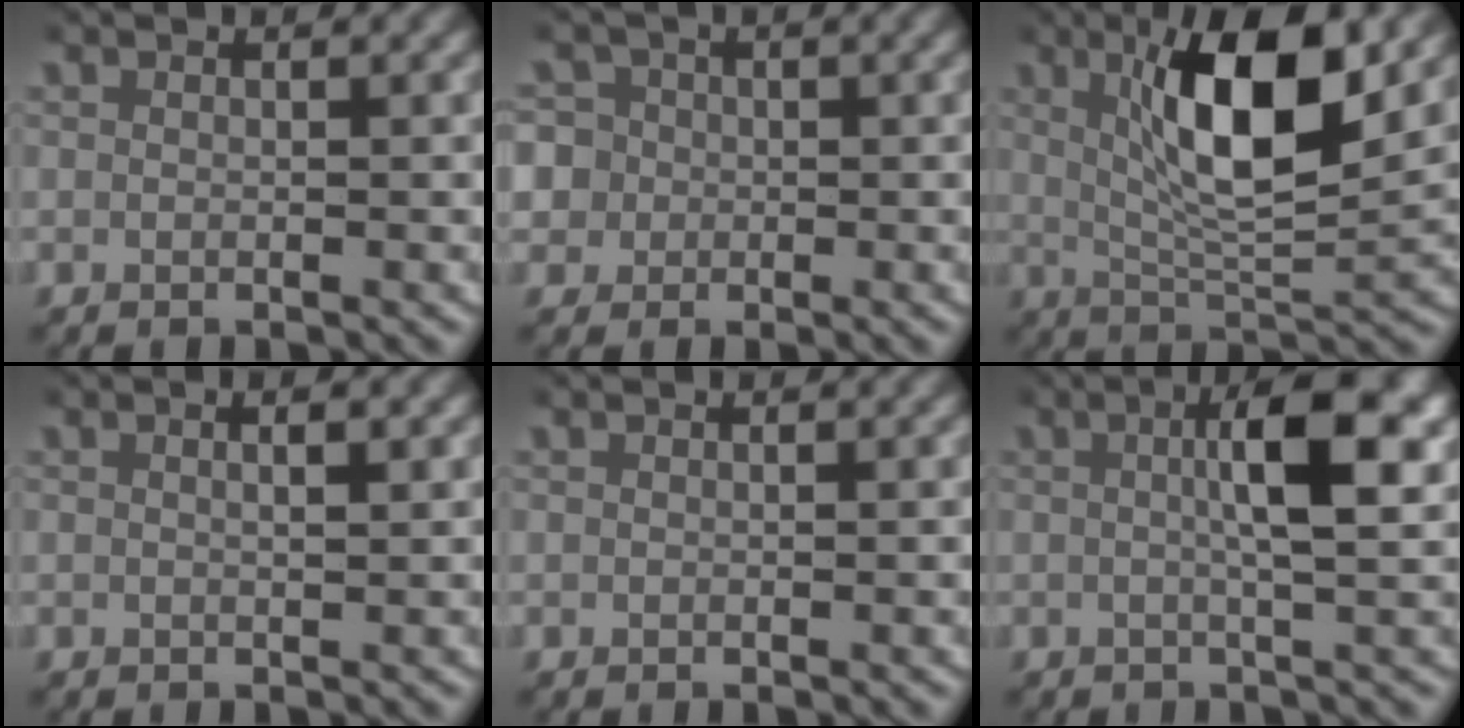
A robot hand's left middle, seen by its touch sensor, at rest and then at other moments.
{"total": 7.2, "force": [-0.3, 6.9, 2.1], "torque": [-0.065, -0.020, -0.009]}
{"total": 8.9, "force": [3.0, 2.1, 8.1], "torque": [-0.133, -0.001, 0.050]}
{"total": 1.0, "force": [0.3, 0.0, 0.9], "torque": [-0.014, 0.002, 0.006]}
{"total": 0.0}
{"total": 5.8, "force": [1.0, 0.9, 5.6], "torque": [-0.090, 0.014, 0.008]}